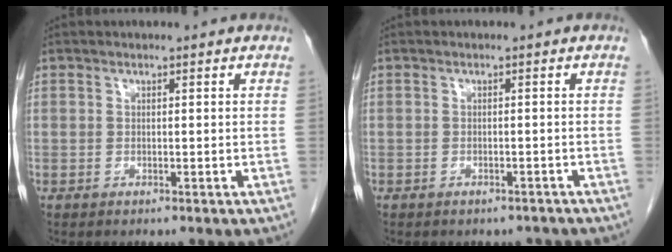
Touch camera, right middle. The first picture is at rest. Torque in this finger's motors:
{"motor_torque": [0.03, -0.03, 0.01, 0.01]}